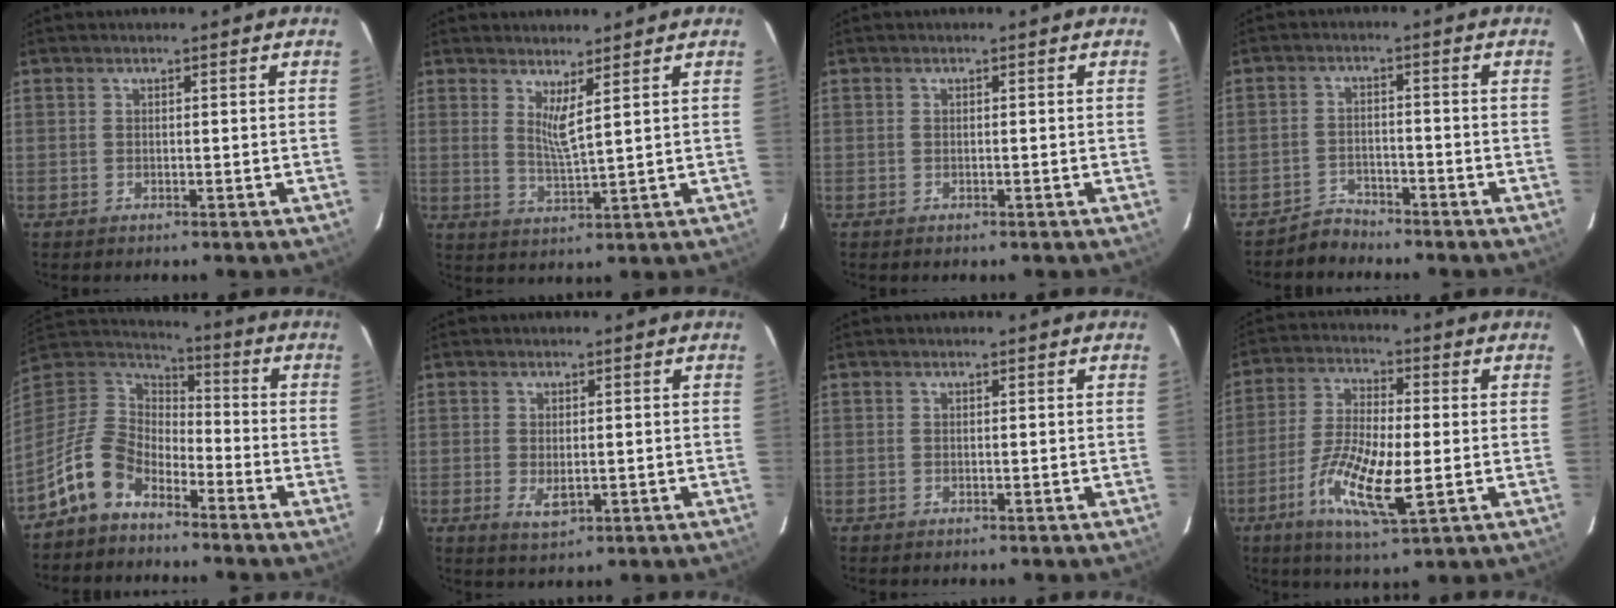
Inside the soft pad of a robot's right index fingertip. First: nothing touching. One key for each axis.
{"total": 4.0, "fx": 2.5, "fy": -0.3, "fz": 3.1, "tx": -0.058, "ty": -0.015, "tz": 0.041}
{"total": 0.0}
{"total": 3.6, "fx": -3.4, "fy": 1.1, "fz": -0.5, "tx": 0.003, "ty": 0.013, "tz": -0.062}
{"total": 12.0, "fx": -7.4, "fy": 7.1, "fz": 6.1, "tx": -0.141, "ty": 0.022, "tz": -0.147}
{"total": 3.5, "fx": -0.6, "fy": 1.9, "fz": 2.8, "tx": -0.051, "ty": -0.009, "tz": -0.005}
{"total": 0.0}
{"total": 12.2, "fx": -3.5, "fy": 3.0, "fz": 11.3, "tx": -0.226, "ty": -0.012, "tz": -0.069}